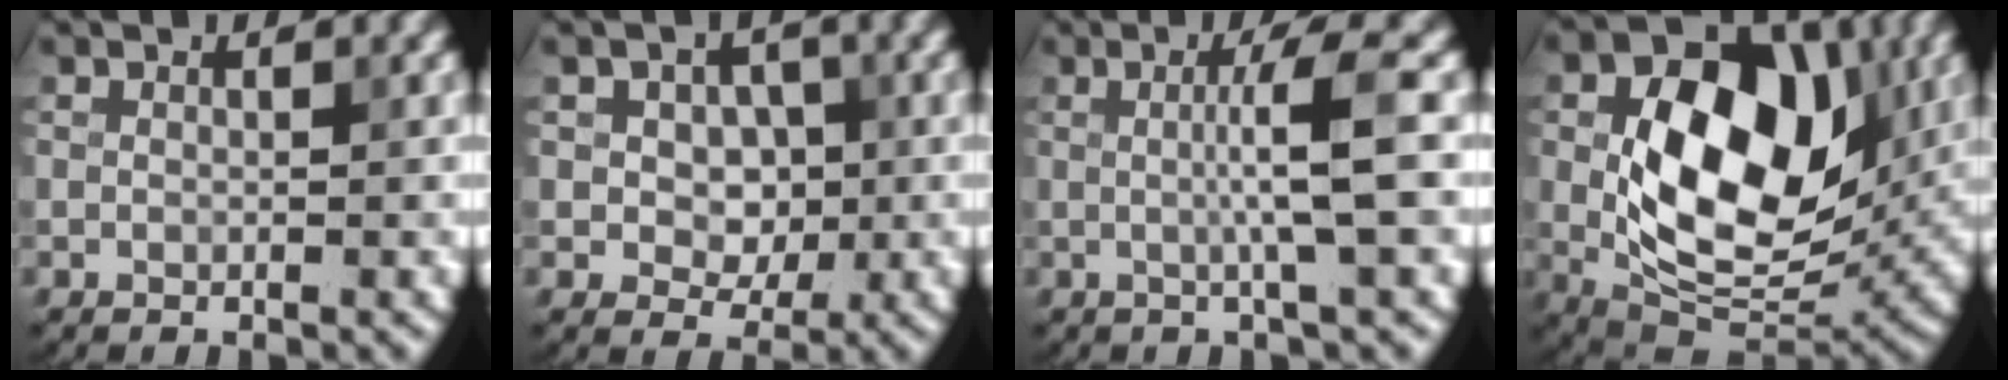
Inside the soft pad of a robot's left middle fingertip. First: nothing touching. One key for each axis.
{"total": 4.0, "fx": 0.3, "fy": 3.1, "fz": 2.5, "tx": -0.035, "ty": 0.000, "tz": -0.007}
{"total": 4.6, "fx": 0.2, "fy": 0.5, "fz": 4.5, "tx": -0.072, "ty": 0.003, "tz": -0.001}
{"total": 14.2, "fx": 1.5, "fy": 8.8, "fz": 11.0, "tx": -0.173, "ty": -0.005, "tz": 0.024}